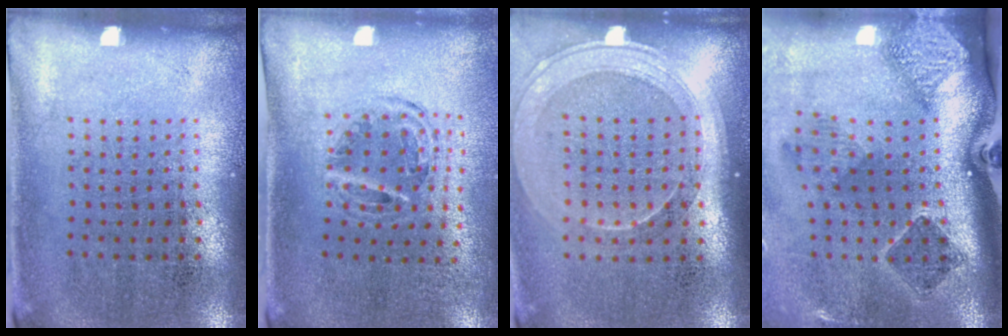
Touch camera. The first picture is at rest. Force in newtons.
{"total": 0.9, "press": 0.9, "slide": 0.1}
{"total": 1.8, "press": 1.6, "slide": 0.8}
{"total": 2.5, "press": 1.7, "slide": 1.8}